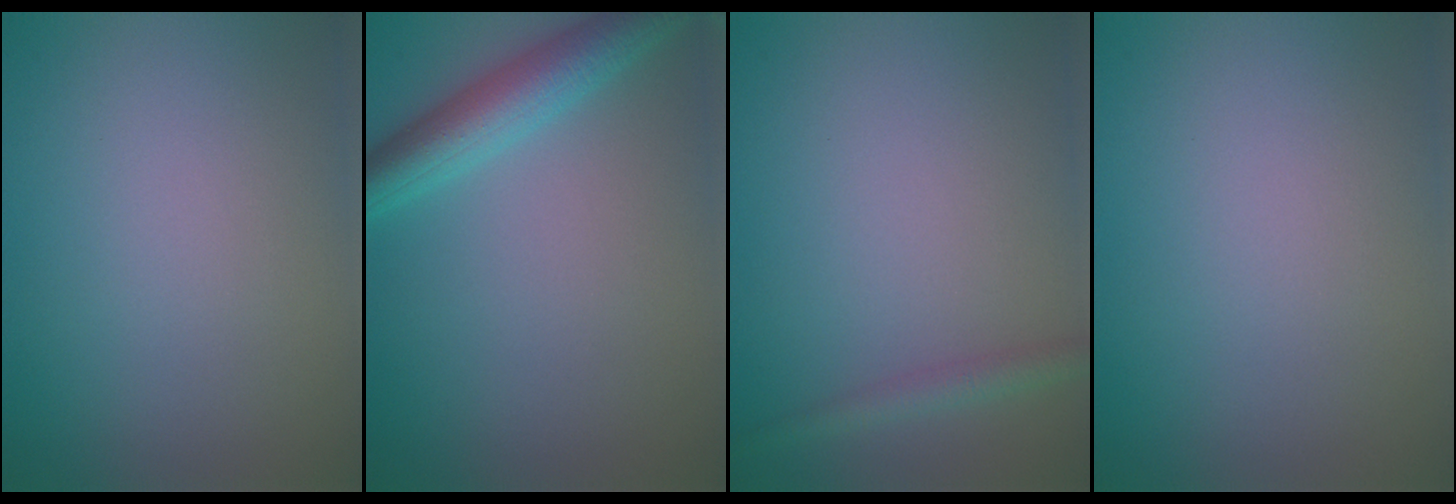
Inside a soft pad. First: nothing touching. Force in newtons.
{"total": 4.4, "press": 4.4, "slide": 0.1}
{"total": 1.8, "press": 1.8, "slide": 0.1}
{"total": 0.0}